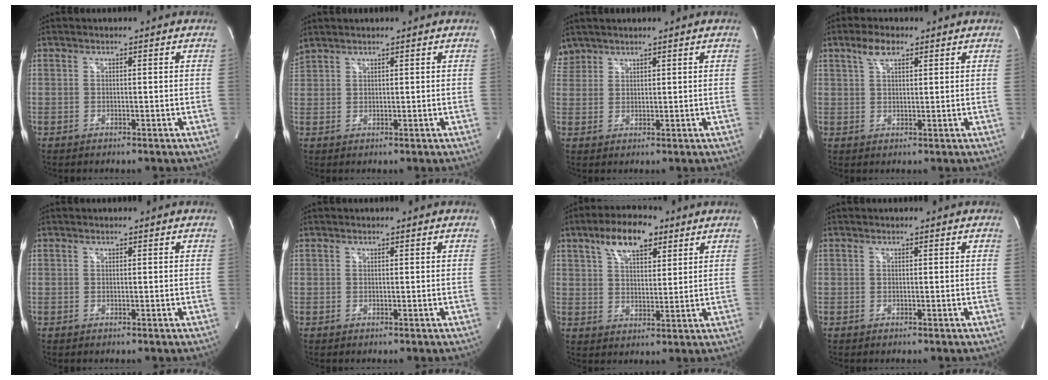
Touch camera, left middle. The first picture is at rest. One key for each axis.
{"total": 2.7, "fx": 2.5, "fy": 0.1, "fz": 1.1, "tx": -0.039, "ty": 0.028, "tz": 0.057}
{"total": 2.9, "fx": 2.6, "fy": 1.3, "fz": -0.3, "tx": 0.008, "ty": 0.012, "tz": 0.053}
{"total": 3.6, "fx": 2.3, "fy": 1.4, "fz": 2.5, "tx": -0.053, "ty": 0.011, "tz": 0.046}
{"total": 0.0}
{"total": 0.0}
{"total": 9.2, "fx": 5.4, "fy": 3.8, "fz": 6.3, "tx": -0.115, "ty": 0.018, "tz": 0.097}
{"total": 0.0}